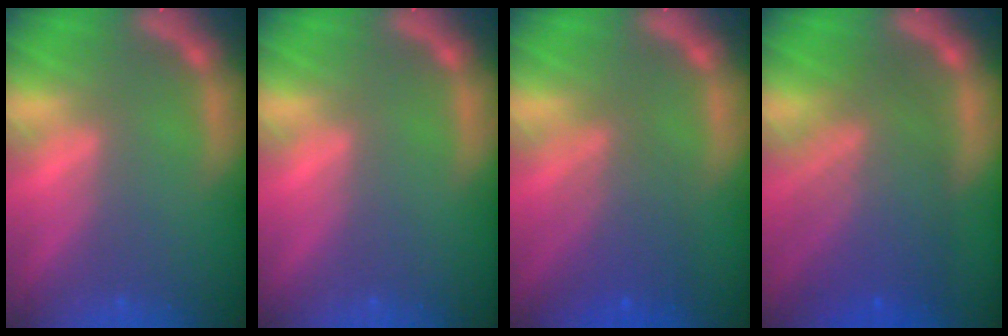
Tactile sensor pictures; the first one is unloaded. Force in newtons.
{"total": 0.0}
{"total": 4.6}
{"total": 8.5}